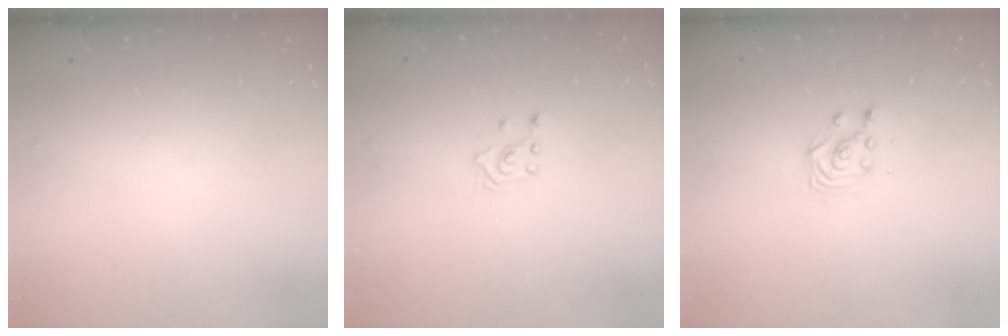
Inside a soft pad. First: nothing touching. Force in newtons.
{"total": 2.1, "press": 1.8, "slide": 0.9}
{"total": 3.0, "press": 2.9, "slide": 0.3}